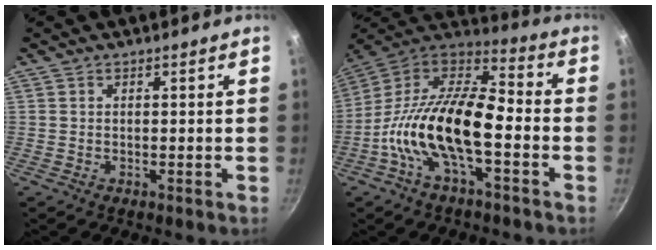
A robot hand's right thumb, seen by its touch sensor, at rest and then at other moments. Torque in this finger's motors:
{"motor_torque": [2.21, 2.65, 1.43, -1.34, 0.25]}